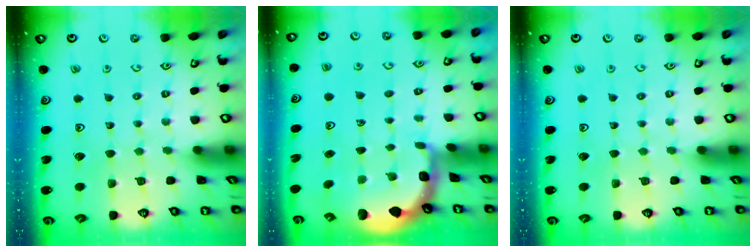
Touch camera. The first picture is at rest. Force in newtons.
{"total": 1.7, "press": 1.5, "slide": 0.7}
{"total": 0.0}